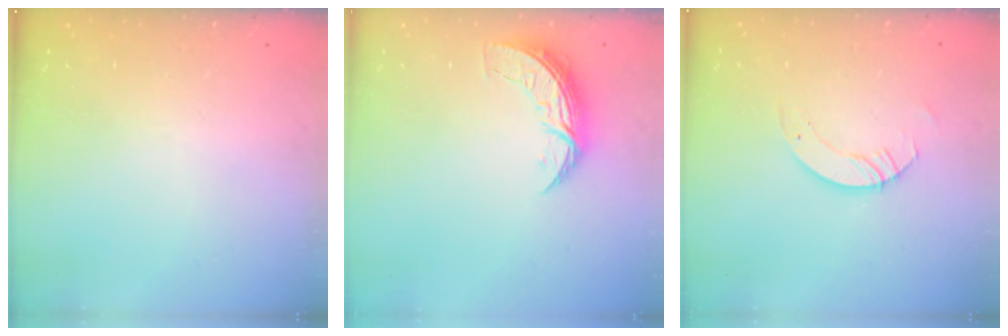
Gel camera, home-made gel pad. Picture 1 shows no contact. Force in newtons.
{"total": 7.1, "press": 7.0, "slide": 0.4}
{"total": 3.3, "press": 3.3, "slide": 0.2}